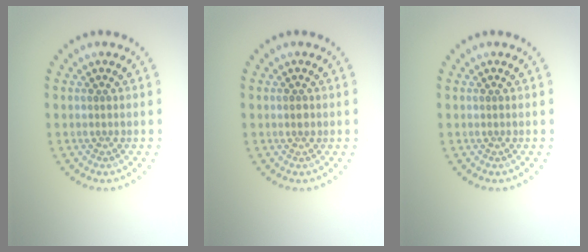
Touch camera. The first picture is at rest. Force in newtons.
{"total": 1.0, "press": 1.0, "slide": 0.0}
{"total": 0.0}